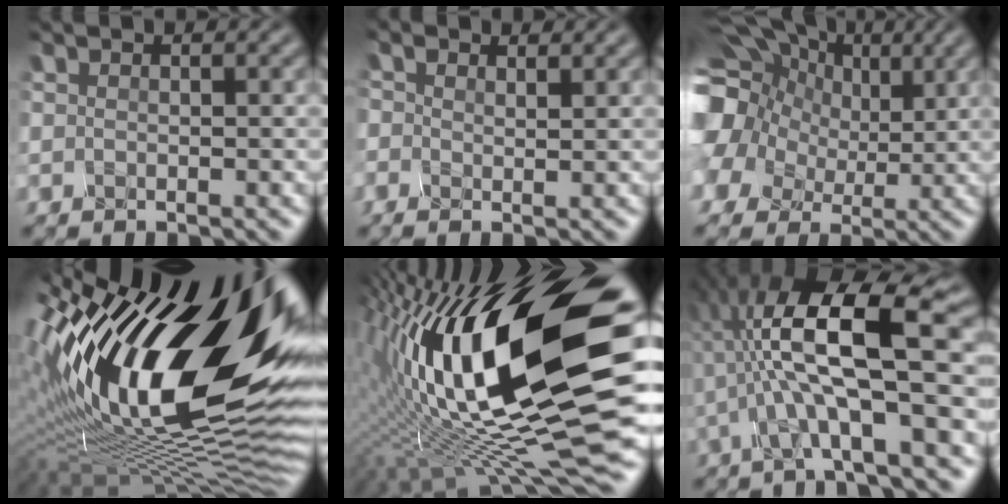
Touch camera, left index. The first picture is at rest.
{"total": 1.2, "force": [-0.6, -0.6, -0.9], "torque": [0.007, -0.011, 0.008]}
{"total": 14.3, "force": [4.0, 11.7, 7.3], "torque": [-0.197, 0.023, 0.074]}
{"total": 18.8, "force": [3.0, 8.0, 16.7], "torque": [-0.303, 0.014, 0.046]}
{"total": 18.4, "force": [1.2, 6.2, 17.3], "torque": [-0.319, -0.019, 0.041]}
{"total": 10.0, "force": [-0.7, 1.9, 9.8], "torque": [-0.189, 0.012, 0.006]}